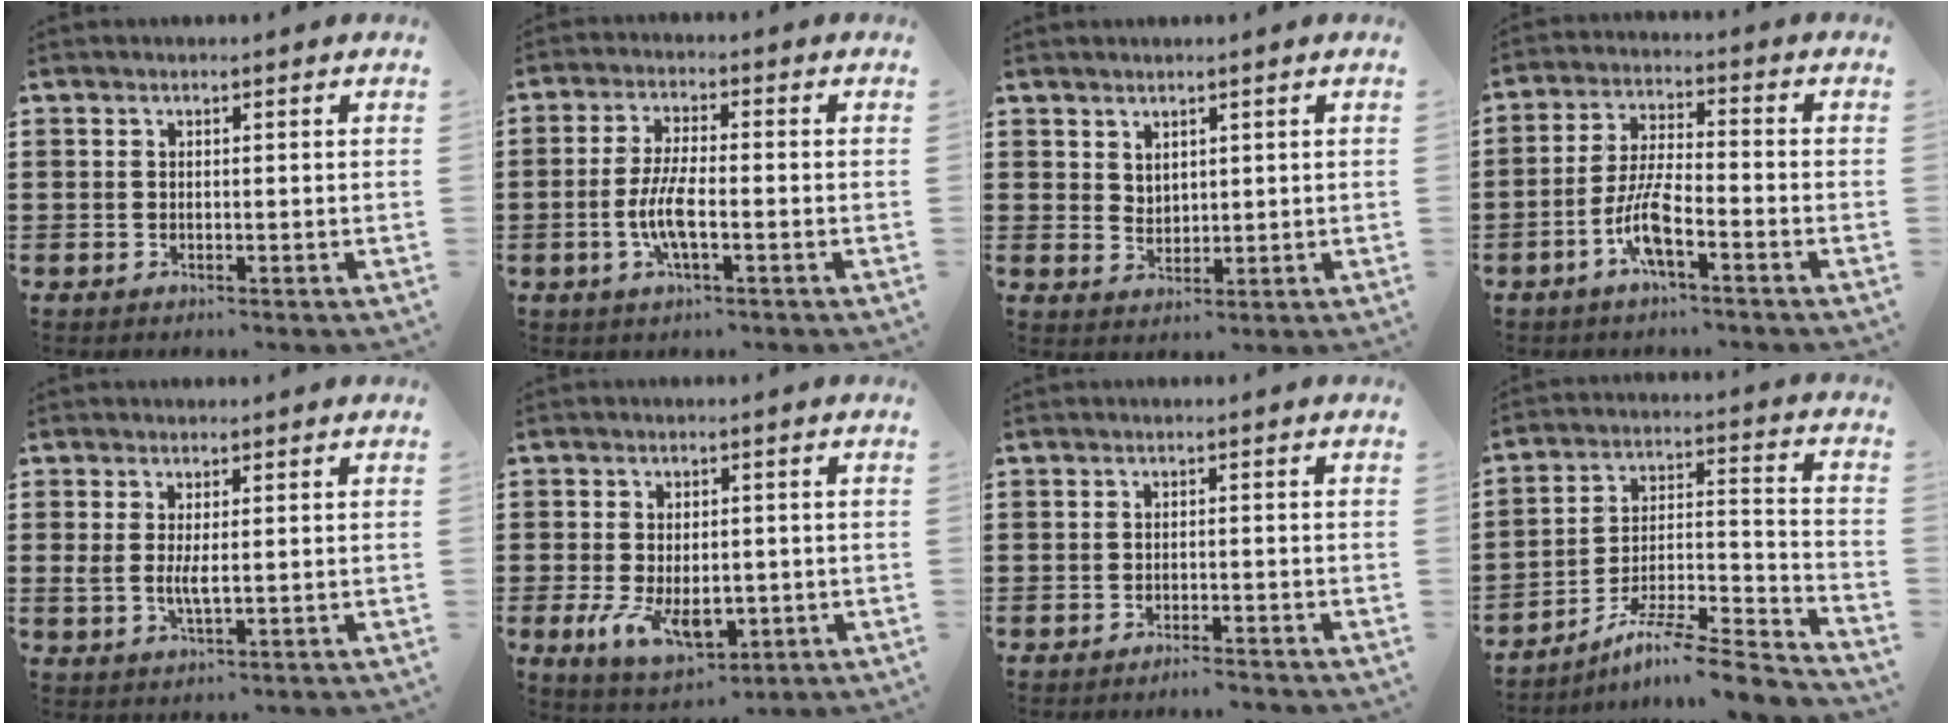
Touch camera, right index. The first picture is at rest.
{"total": 5.9, "force": [-1.7, 1.5, 5.5], "torque": [-0.127, -0.009, -0.039]}
{"total": 2.4, "force": [2.0, 1.2, 0.2], "torque": [-0.008, 0.003, 0.040]}
{"total": 7.1, "force": [-3.7, 1.4, 5.8], "torque": [-0.135, -0.008, -0.075]}
{"total": 2.8, "force": [0.2, 0.8, 2.6], "torque": [-0.052, 0.000, 0.005]}
{"total": 7.1, "force": [-1.7, 4.1, 5.5], "torque": [-0.105, -0.001, -0.031]}
{"total": 1.5, "force": [-1.4, -0.1, 0.3], "torque": [-0.009, 0.001, -0.028]}
{"total": 8.3, "force": [-7.0, 0.6, 4.4], "torque": [-0.070, 0.000, -0.137]}